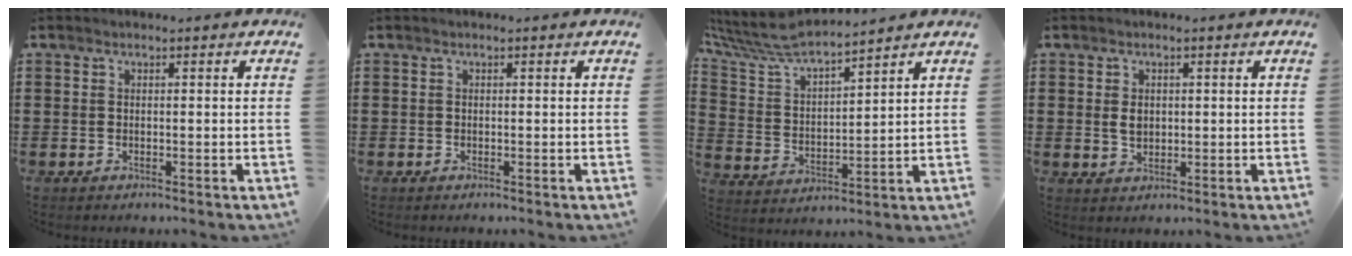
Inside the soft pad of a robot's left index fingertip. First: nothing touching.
{"total": 0.0}
{"total": 7.3, "force": [6.9, 0.8, 2.3], "torque": [-0.085, -0.044, 0.116]}
{"total": 2.4, "force": [0.4, 1.7, 1.7], "torque": [-0.036, 0.007, 0.008]}